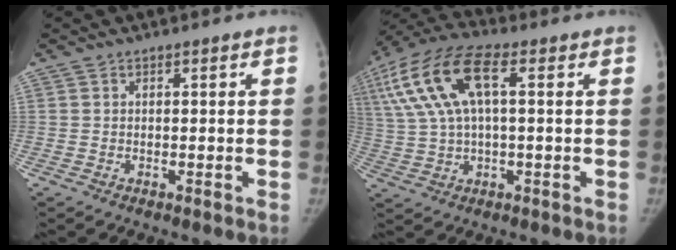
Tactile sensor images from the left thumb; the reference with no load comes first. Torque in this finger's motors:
{"motor_torque": [-0.02, 0.88, 1.44, -1.33, 0.23]}